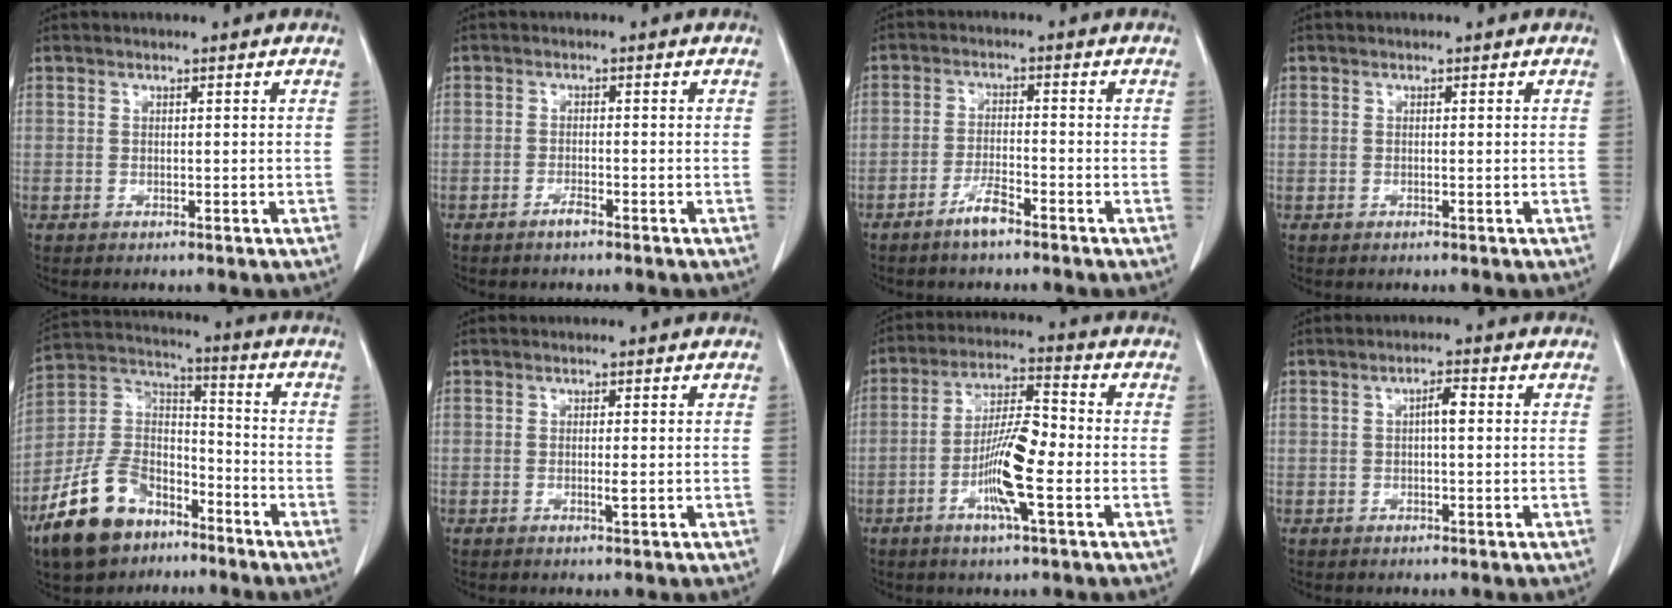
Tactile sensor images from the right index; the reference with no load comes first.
{"total": 1.5, "force": [-1.2, 0.2, 0.9], "torque": [-0.018, 0.000, -0.020]}
{"total": 3.8, "force": [-2.8, 0.5, 2.5], "torque": [-0.049, -0.001, -0.054]}
{"total": 0.0}
{"total": 14.8, "force": [-9.5, 8.6, 7.4], "torque": [-0.164, 0.021, -0.175]}
{"total": 1.2, "force": [-0.1, 0.1, 1.1], "torque": [-0.022, -0.004, -0.003]}
{"total": 10.2, "force": [-2.9, 1.3, 9.8], "torque": [-0.183, 0.001, -0.059]}
{"total": 2.3, "force": [0.2, 0.4, 2.2], "torque": [-0.037, 0.005, 0.002]}